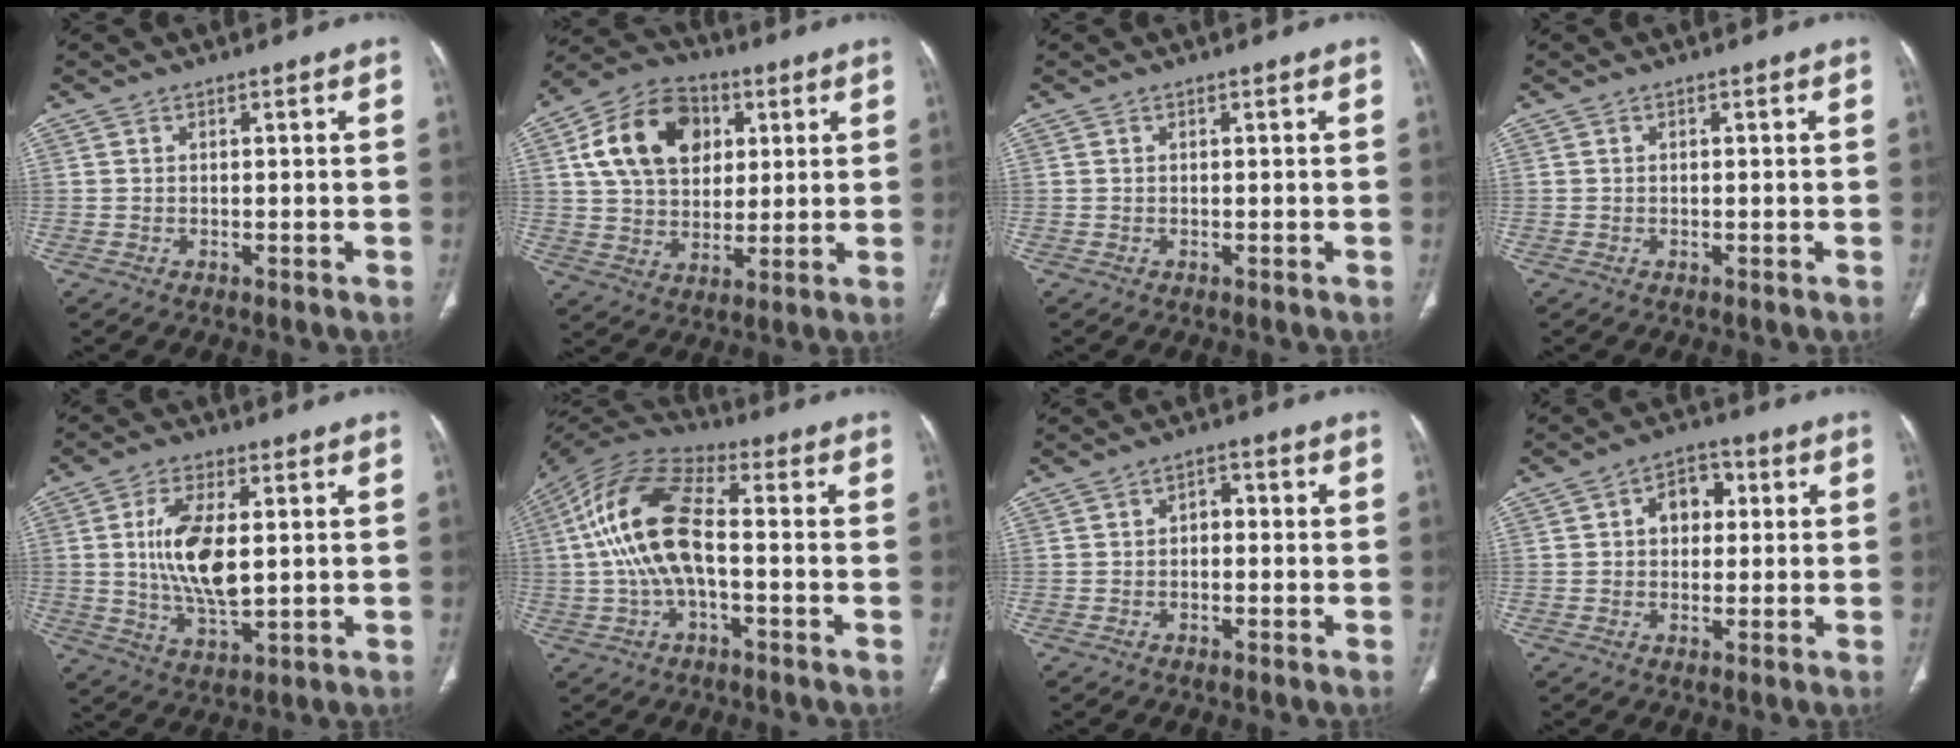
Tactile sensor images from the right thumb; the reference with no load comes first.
{"total": 16.7, "force": [5.0, 12.1, 10.5], "torque": [-0.162, 0.003, 0.084]}
{"total": 0.0}
{"total": 0.0}
{"total": 12.2, "force": [1.3, 5.5, 10.8], "torque": [-0.202, -0.014, 0.028]}
{"total": 15.6, "force": [-0.6, 6.9, 14.0], "torque": [-0.290, 0.038, -0.019]}
{"total": 2.7, "force": [-0.2, 1.9, 1.9], "torque": [-0.012, 0.014, -0.012]}
{"total": 6.4, "force": [1.1, 4.7, 4.2], "torque": [-0.035, 0.013, 0.011]}